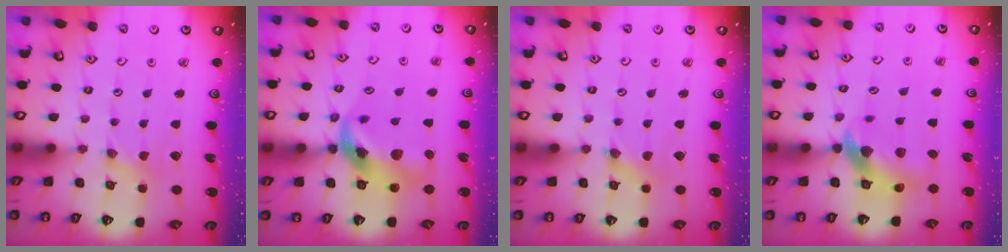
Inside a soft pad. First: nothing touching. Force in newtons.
{"total": 14.7, "press": 14.6, "slide": 2.1}
{"total": 0.9, "press": 0.9, "slide": 0.2}
{"total": 10.8, "press": 10.7, "slide": 1.5}